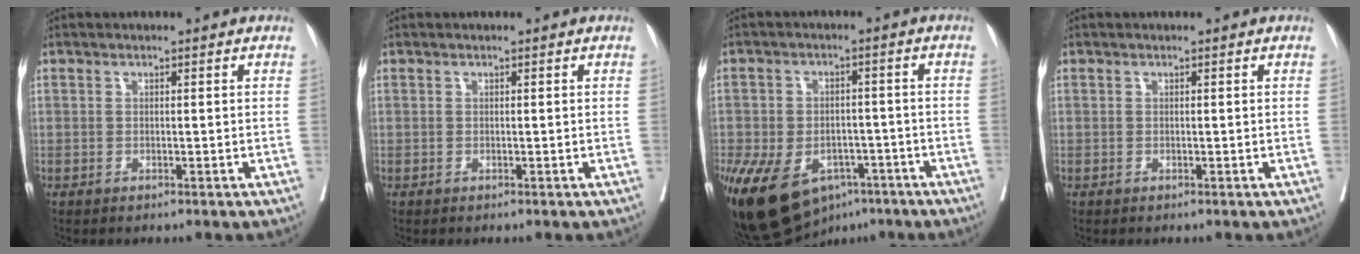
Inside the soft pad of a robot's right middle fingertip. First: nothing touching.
{"total": 0.0}
{"total": 18.5, "force": [-10.0, 11.4, 10.6], "torque": [-0.242, -0.011, -0.152]}
{"total": 0.0}